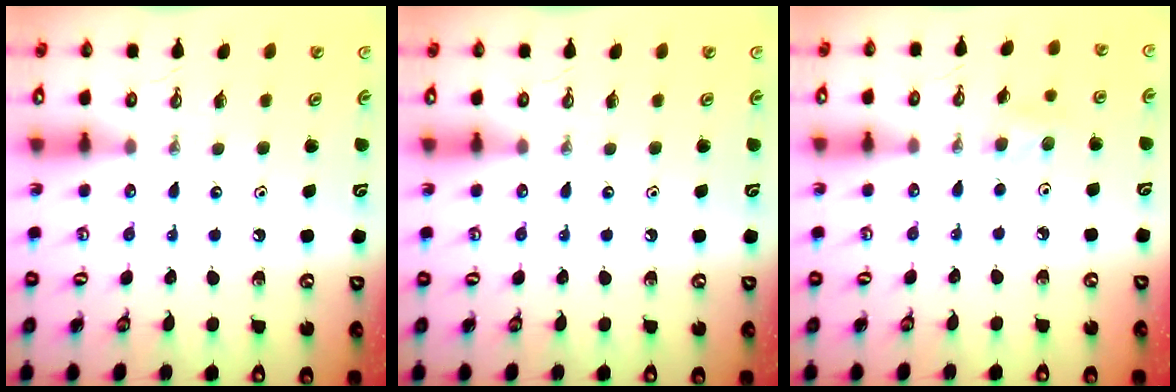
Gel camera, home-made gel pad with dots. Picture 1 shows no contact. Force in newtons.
{"total": 0.0}
{"total": 8.8, "press": 4.8, "slide": 7.3}